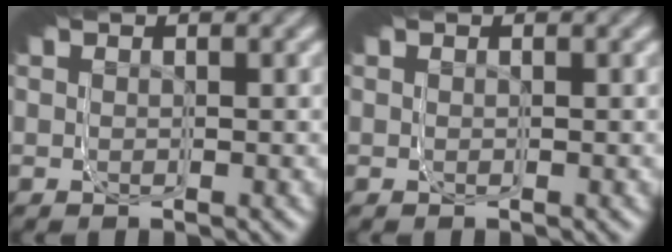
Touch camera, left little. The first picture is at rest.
{"total": 0.0}